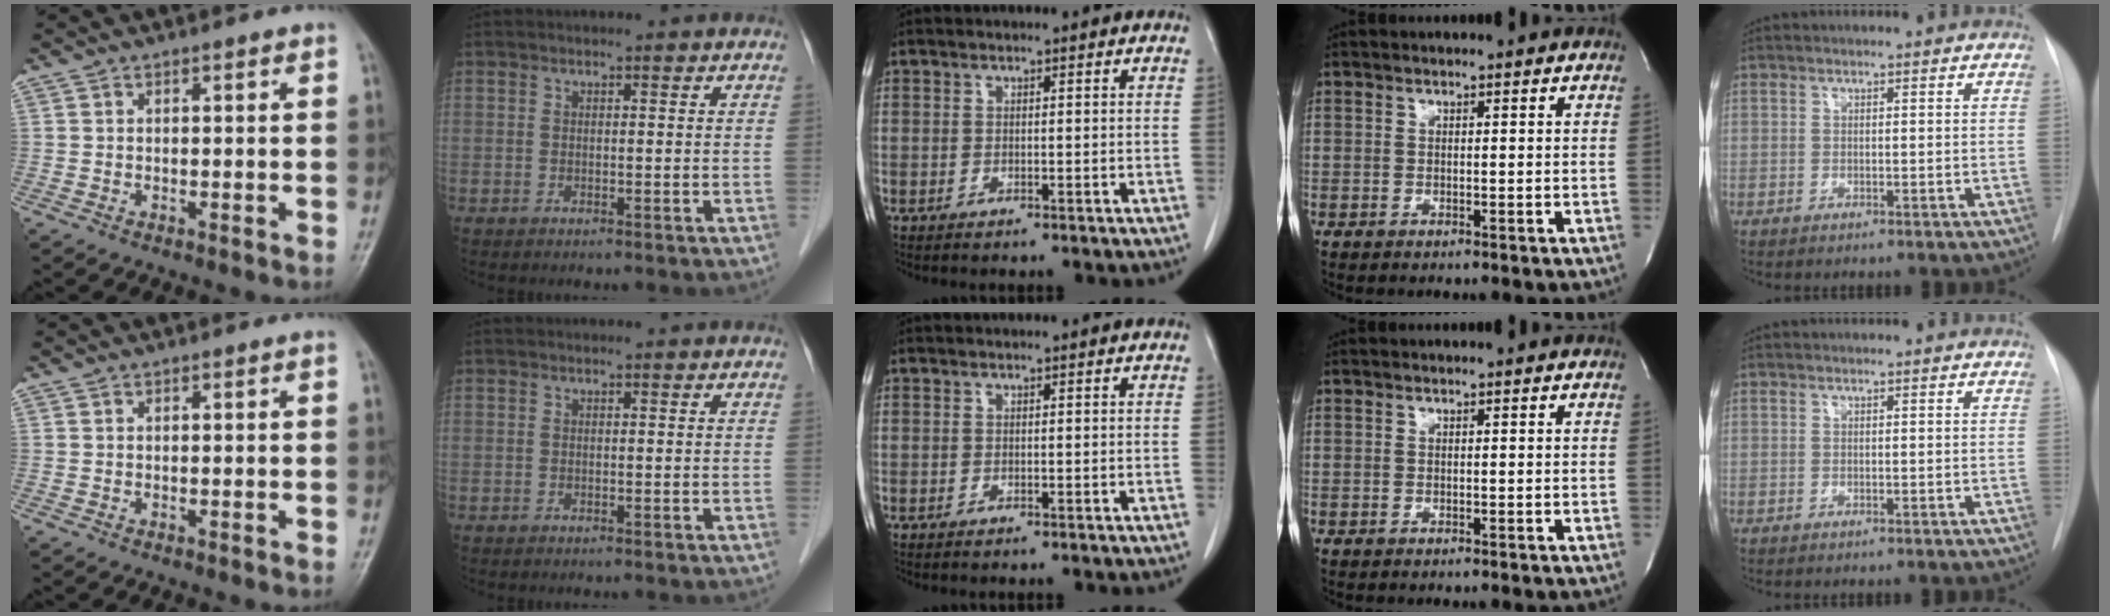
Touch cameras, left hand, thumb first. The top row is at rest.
{}